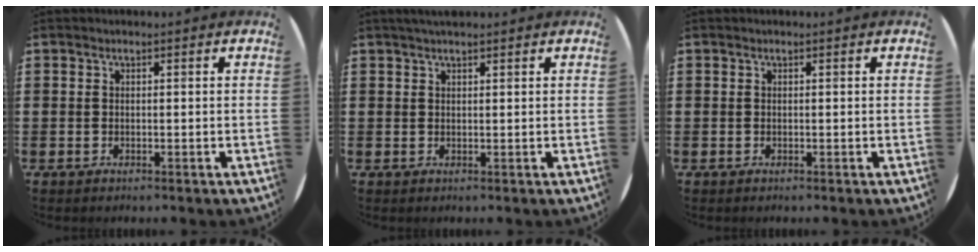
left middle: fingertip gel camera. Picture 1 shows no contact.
{"total": 1.4, "force": [1.2, 0.1, 0.6], "torque": [-0.013, 0.004, 0.022]}
{"total": 0.0}